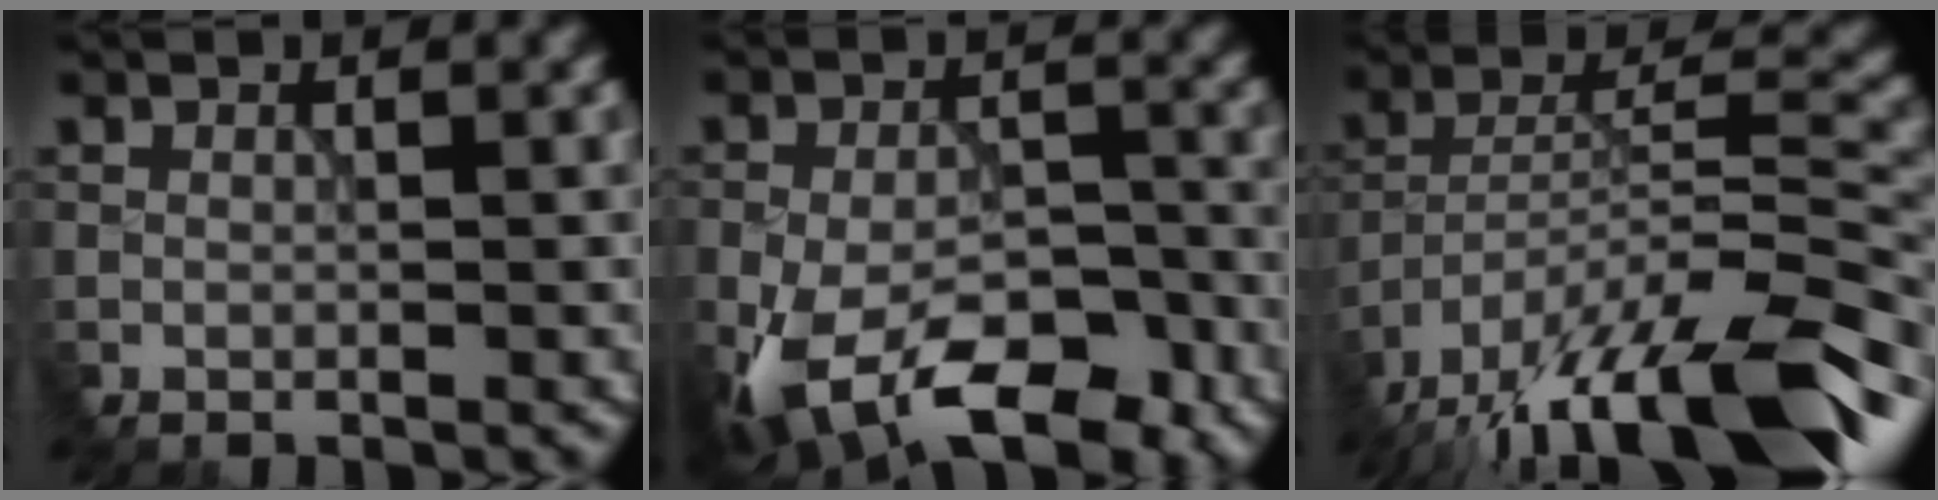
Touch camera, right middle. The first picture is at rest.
{"total": 11.8, "force": [-7.5, 5.2, 7.5], "torque": [-0.161, -0.034, -0.104]}
{"total": 17.2, "force": [-13.7, 4.2, 9.5], "torque": [-0.203, -0.008, -0.198]}